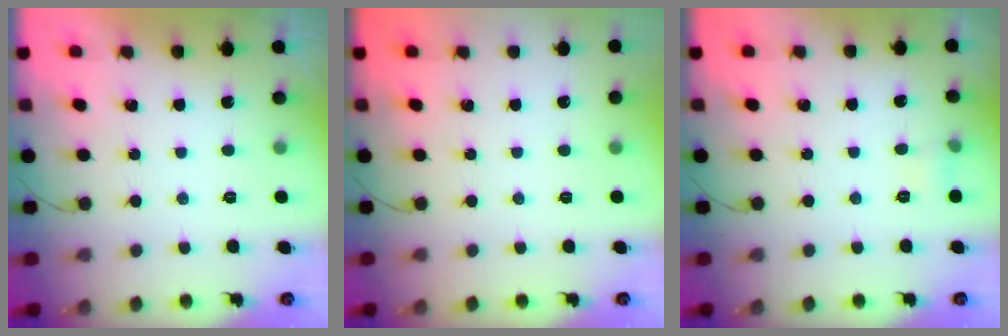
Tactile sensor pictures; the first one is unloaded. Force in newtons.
{"total": 0.0}
{"total": 5.1, "press": 4.0, "slide": 3.1}